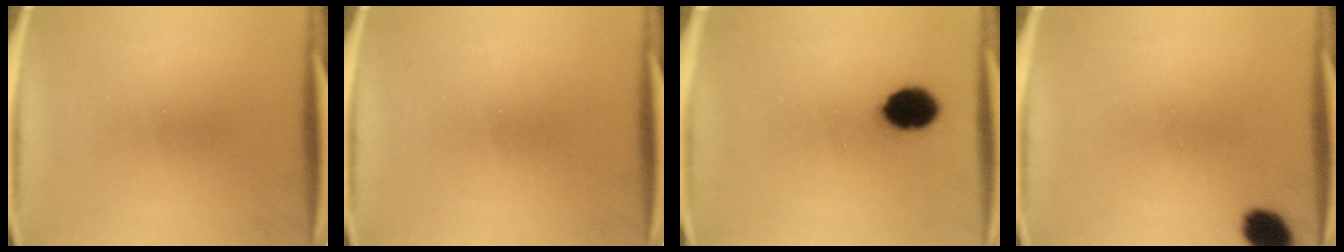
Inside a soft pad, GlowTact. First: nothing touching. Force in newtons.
{"total": 0.0}
{"total": 8.6}
{"total": 6.1}